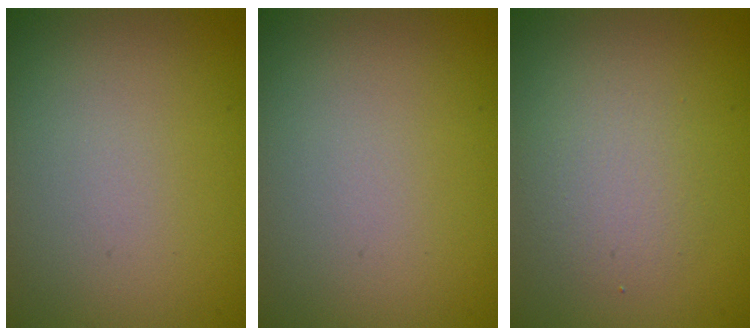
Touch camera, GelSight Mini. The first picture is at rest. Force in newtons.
{"total": 0.0}
{"total": 2.4, "press": 2.4, "slide": 0.1}